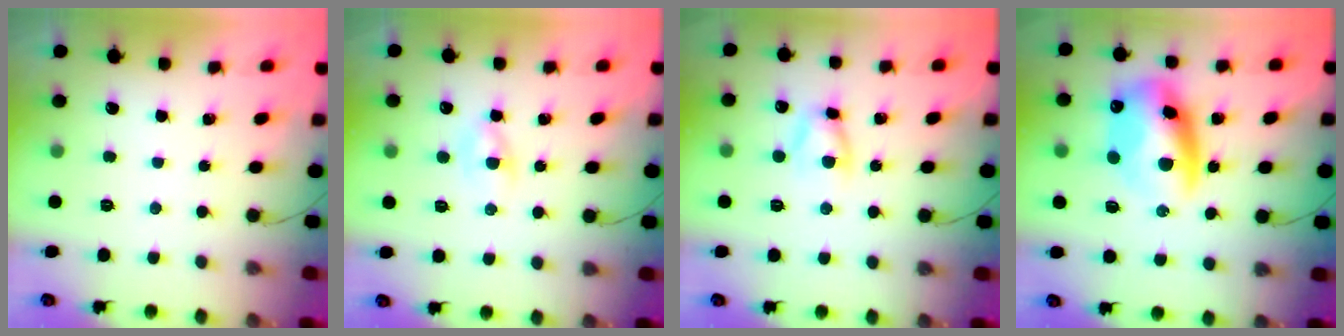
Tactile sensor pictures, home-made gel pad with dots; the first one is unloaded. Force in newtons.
{"total": 2.9, "press": 2.7, "slide": 1.0}
{"total": 5.3, "press": 5.3, "slide": 0.8}
{"total": 13.4, "press": 13.0, "slide": 3.1}